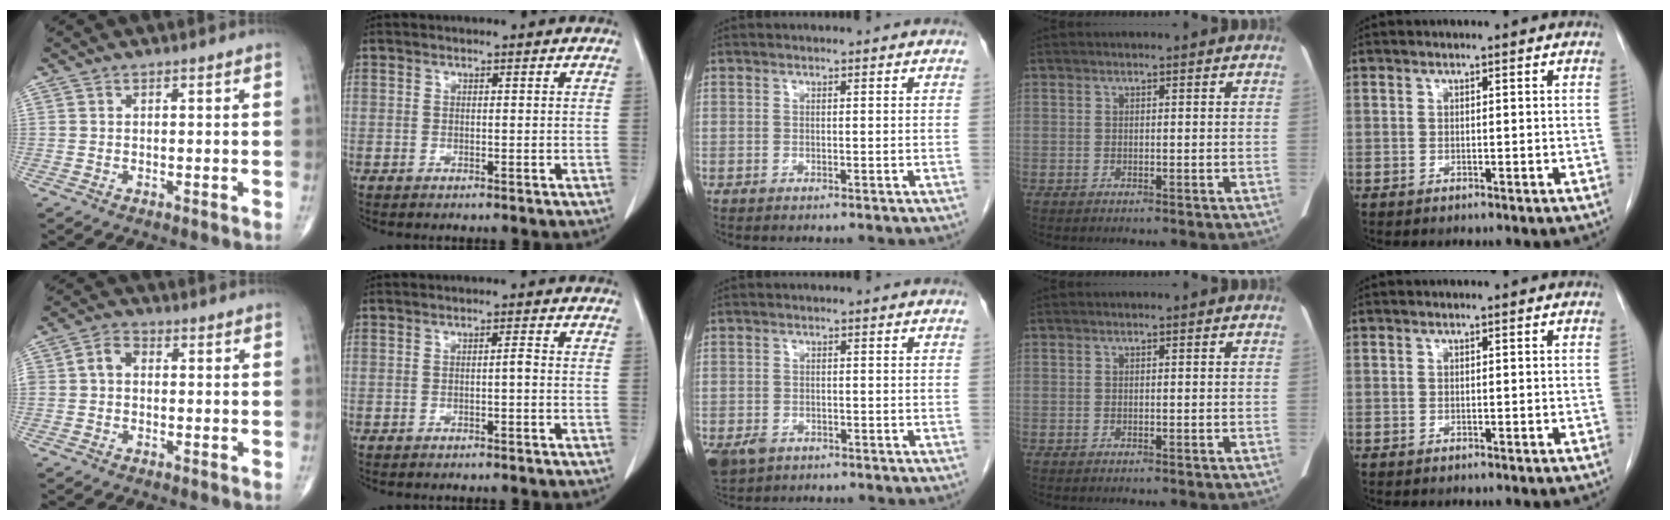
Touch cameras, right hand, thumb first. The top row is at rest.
{"thumb": {"total": 3.7, "force": [-0.1, 2.8, 2.4], "torque": [-0.038, 0.015, -0.010]}, "index": {"total": 1.0, "force": [-0.3, 0.0, 0.9], "torque": [-0.013, 0.002, -0.004]}, "middle": {"total": 5.1, "force": [-2.9, 3.5, 2.2], "torque": [-0.047, -0.006, -0.044]}}